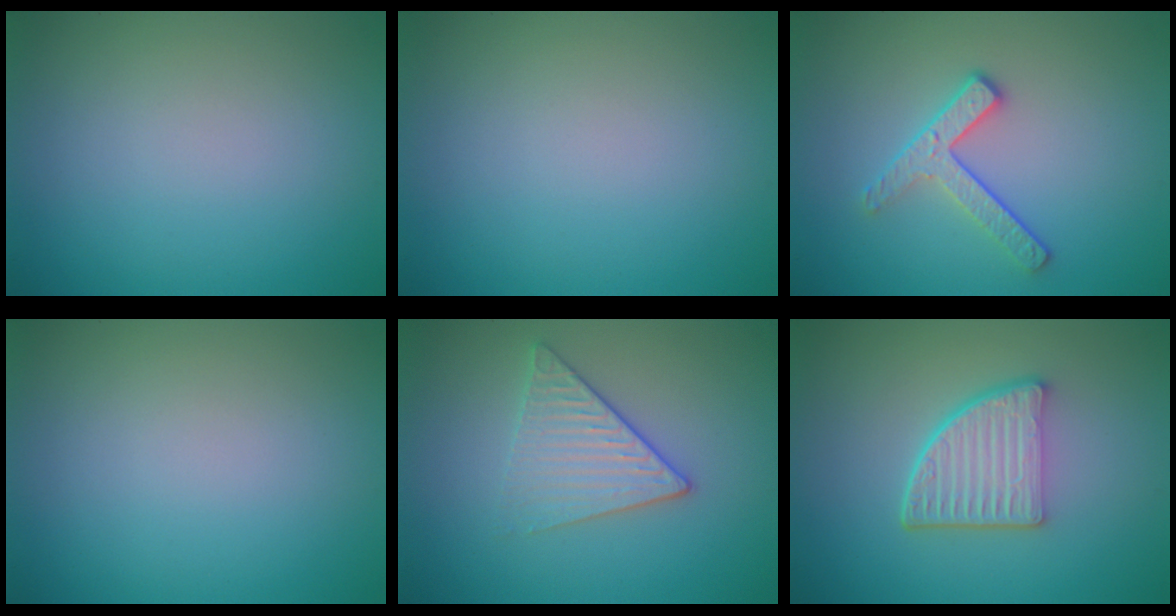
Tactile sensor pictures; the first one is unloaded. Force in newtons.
{"total": 0.0}
{"total": 2.8, "press": 2.4, "slide": 1.4}
{"total": 0.0}
{"total": 3.3, "press": 2.9, "slide": 1.5}
{"total": 5.2, "press": 3.6, "slide": 3.7}